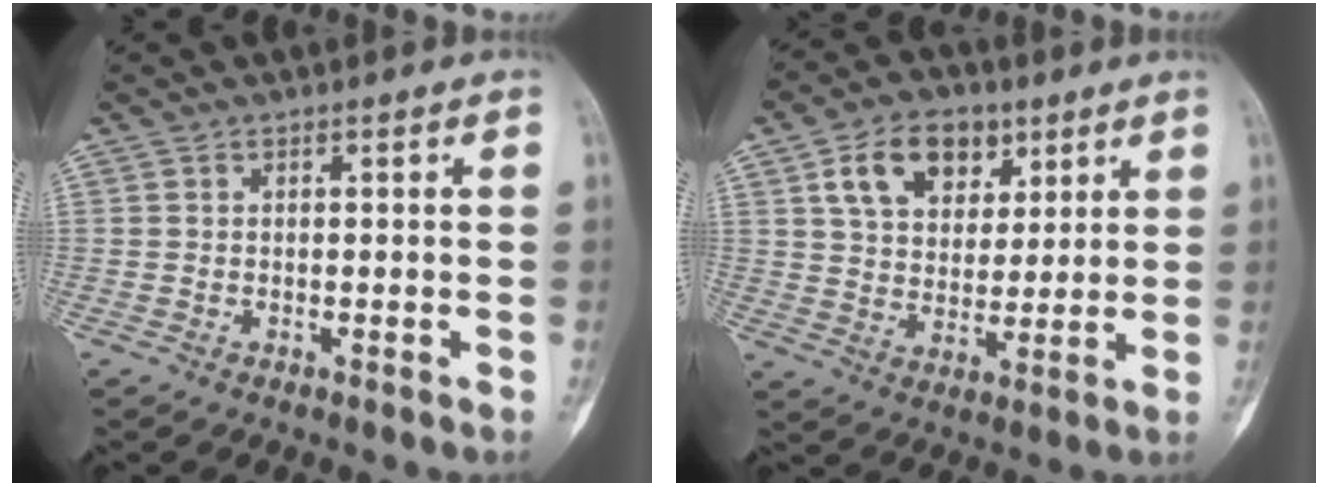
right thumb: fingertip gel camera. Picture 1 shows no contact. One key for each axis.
{"total": 12.6, "fx": 5.8, "fy": 8.5, "fz": 7.2, "tx": -0.085, "ty": -0.015, "tz": 0.101}